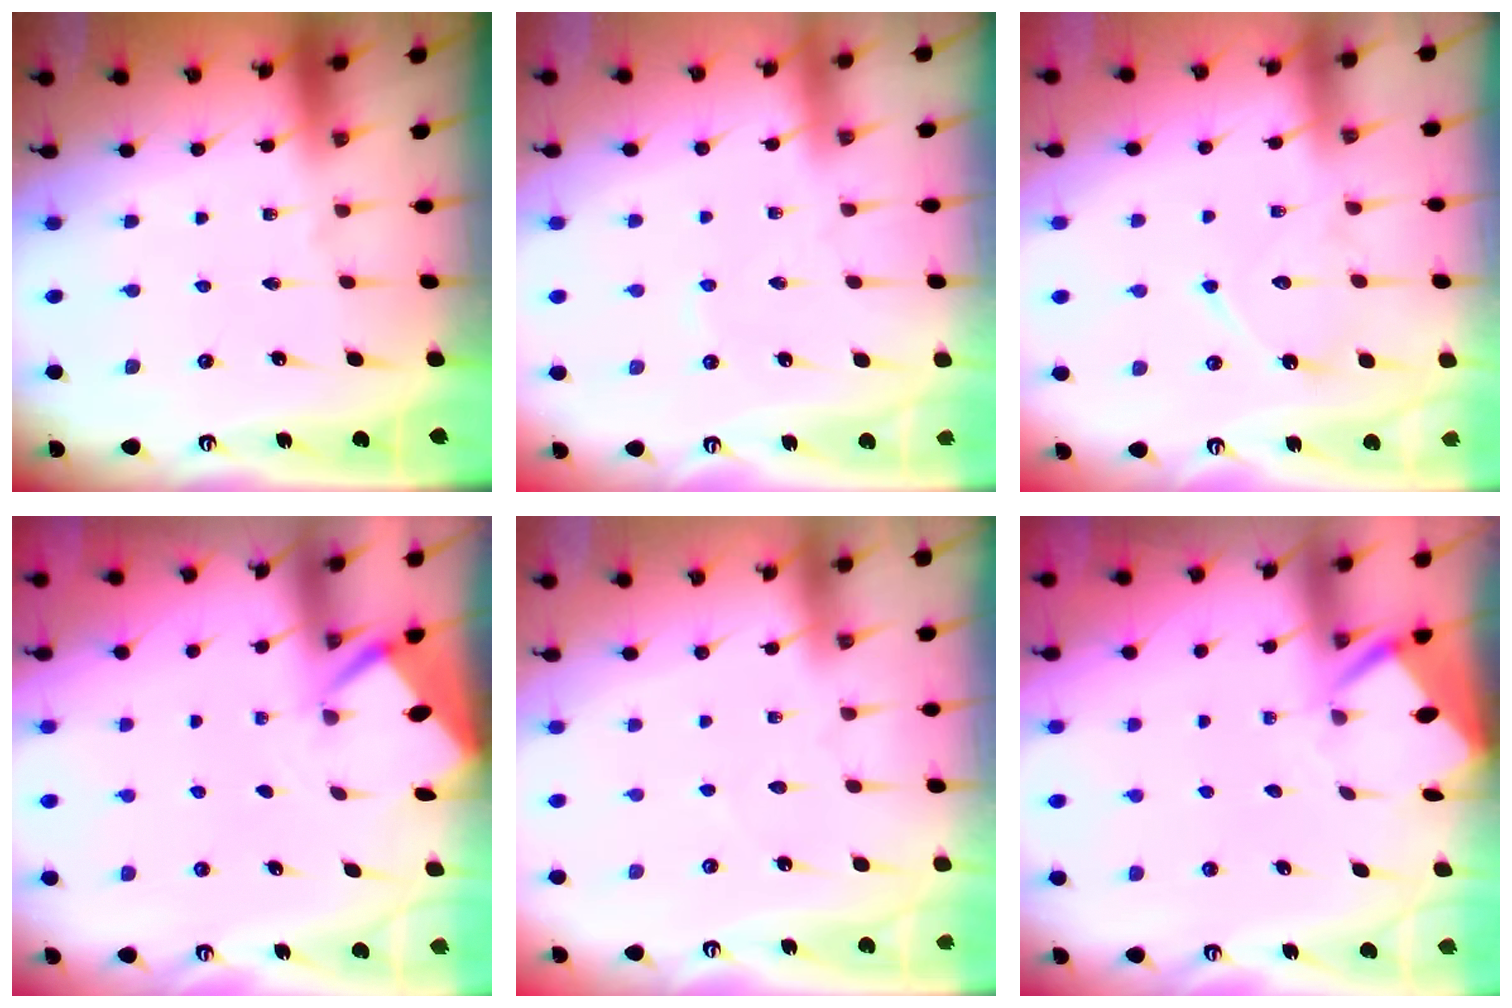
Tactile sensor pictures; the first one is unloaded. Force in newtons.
{"total": 1.6, "press": 1.6, "slide": 0.3}
{"total": 10.2, "press": 10.2, "slide": 0.6}
{"total": 2.6, "press": 2.6, "slide": 0.4}
{"total": 2.2, "press": 2.2, "slide": 0.3}
{"total": 3.8, "press": 3.8, "slide": 0.3}